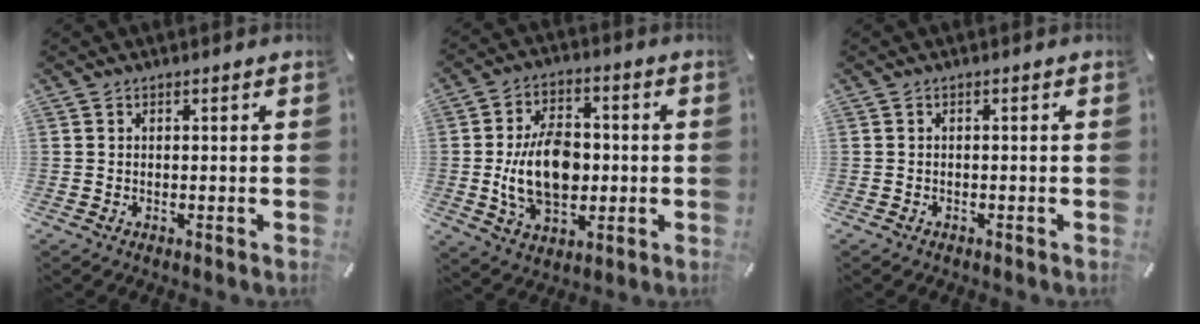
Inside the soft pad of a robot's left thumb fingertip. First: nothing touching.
{"total": 15.1, "force": [-1.0, 10.4, 10.9], "torque": [-0.197, 0.002, -0.019]}
{"total": 0.7, "force": [-0.6, 0.3, 0.2], "torque": [-0.004, 0.001, -0.013]}